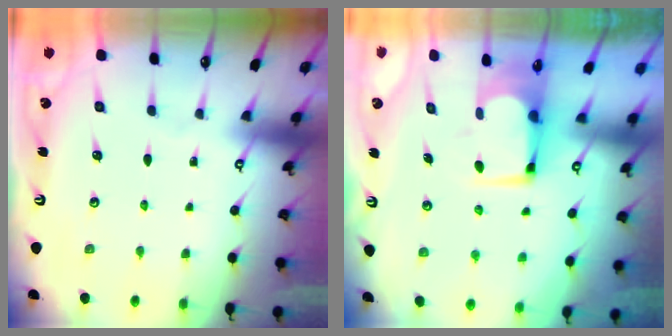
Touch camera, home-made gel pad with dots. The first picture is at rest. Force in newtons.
{"total": 3.8, "press": 3.8, "slide": 0.4}